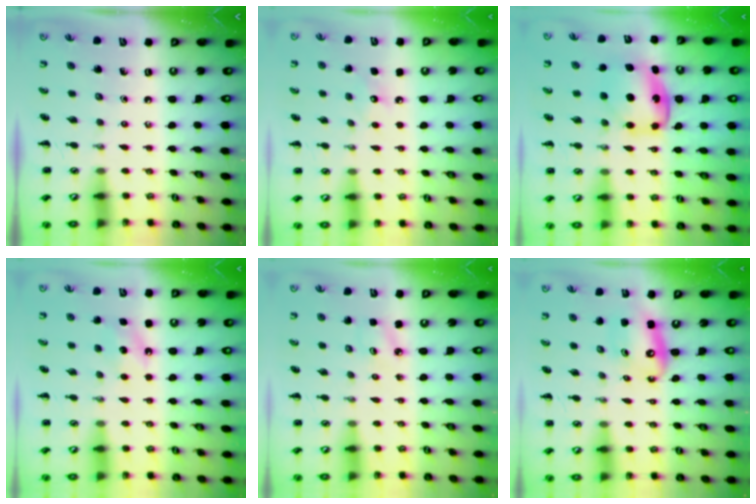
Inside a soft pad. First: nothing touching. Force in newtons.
{"total": 5.9, "press": 5.7, "slide": 1.6}
{"total": 6.1, "press": 6.1, "slide": 0.3}
{"total": 6.2, "press": 6.0, "slide": 1.7}
{"total": 2.3, "press": 2.2, "slide": 0.5}
{"total": 10.7, "press": 10.3, "slide": 2.9}